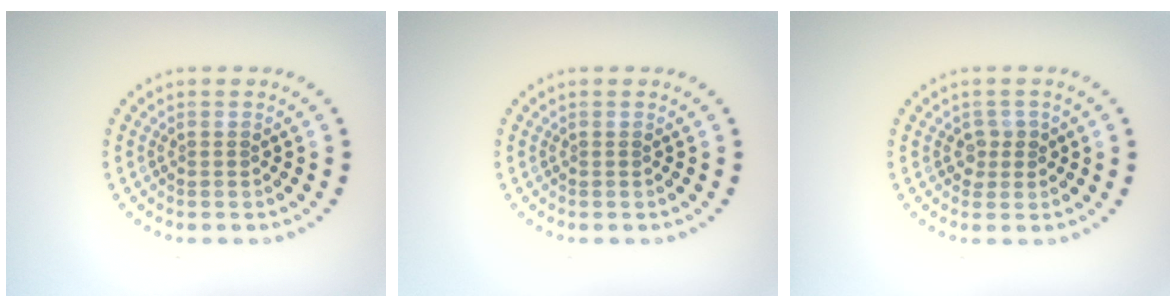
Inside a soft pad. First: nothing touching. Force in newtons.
{"total": 0.0}
{"total": 1.5, "press": 1.3, "slide": 0.7}